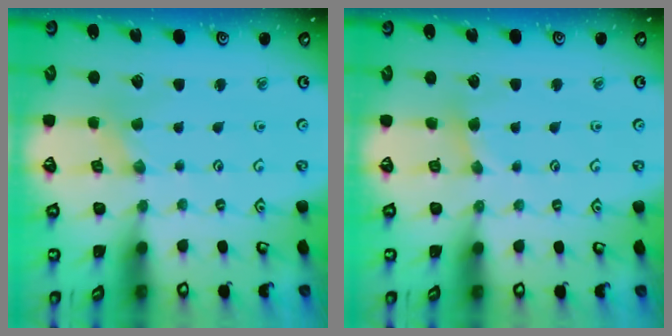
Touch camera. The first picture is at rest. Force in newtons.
{"total": 2.6, "press": 2.6, "slide": 0.3}